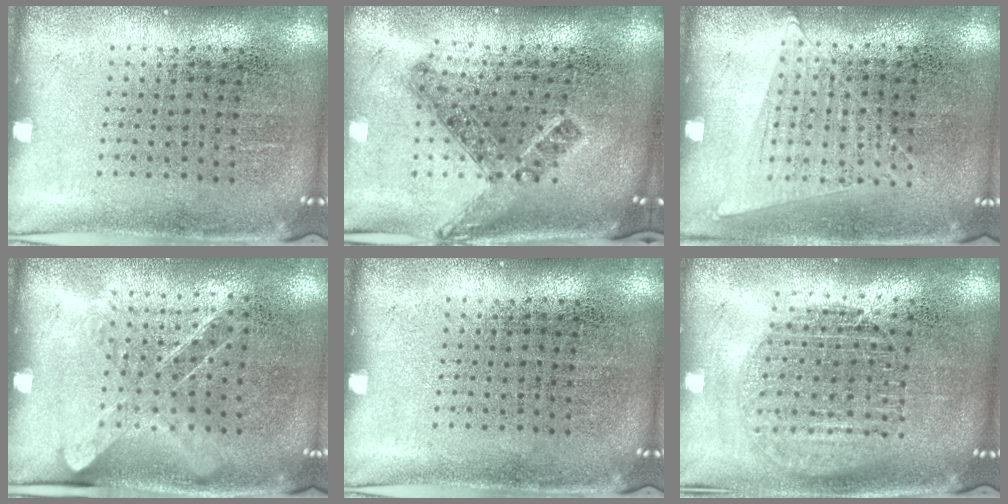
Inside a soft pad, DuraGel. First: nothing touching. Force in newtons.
{"total": 1.2, "press": 1.0, "slide": 0.8}
{"total": 1.0, "press": 0.9, "slide": 0.4}
{"total": 1.3, "press": 1.0, "slide": 0.7}
{"total": 0.0}
{"total": 1.6, "press": 1.4, "slide": 0.8}